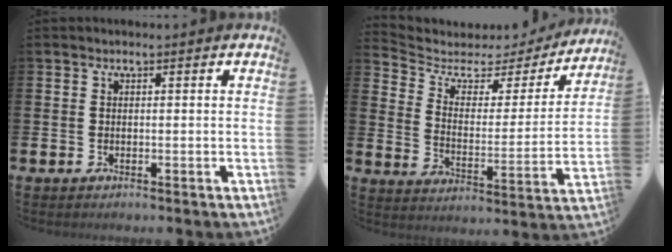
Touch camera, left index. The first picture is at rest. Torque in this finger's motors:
{"motor_torque": [0.83, -1.31, 0.09, -0.01]}